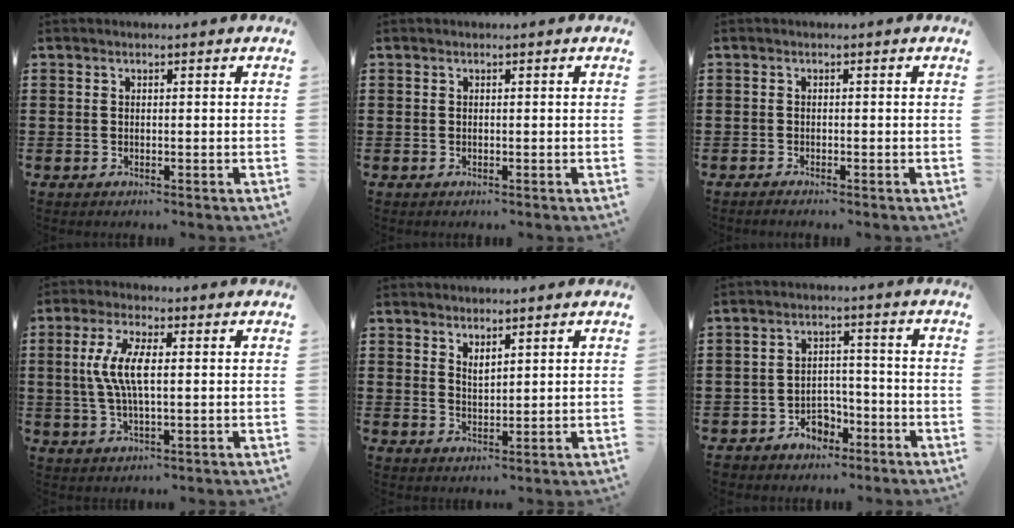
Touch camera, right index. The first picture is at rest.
{"total": 0.0}
{"total": 0.7, "force": [-0.7, 0.0, 0.1], "torque": [-0.004, -0.001, -0.014]}
{"total": 7.0, "force": [0.5, 2.3, 6.6], "torque": [-0.145, 0.000, 0.000]}
{"total": 1.7, "force": [1.6, 0.4, 0.5], "torque": [-0.012, 0.002, 0.029]}
{"total": 4.2, "force": [-3.1, 2.6, 1.1], "torque": [-0.023, 0.012, -0.061]}